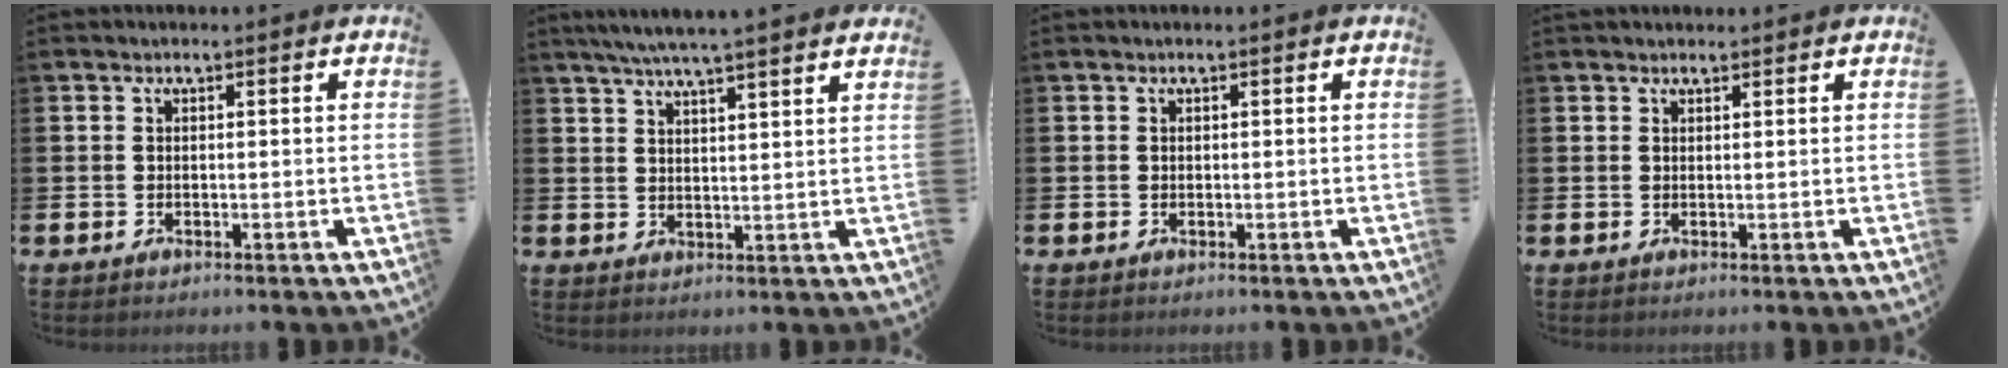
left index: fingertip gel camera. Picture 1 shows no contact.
{"total": 5.6, "force": [5.2, -0.5, 1.9], "torque": [-0.058, -0.016, 0.094]}
{"total": 0.0}
{"total": 1.0, "force": [0.9, 0.3, 0.2], "torque": [0.004, 0.000, 0.015]}